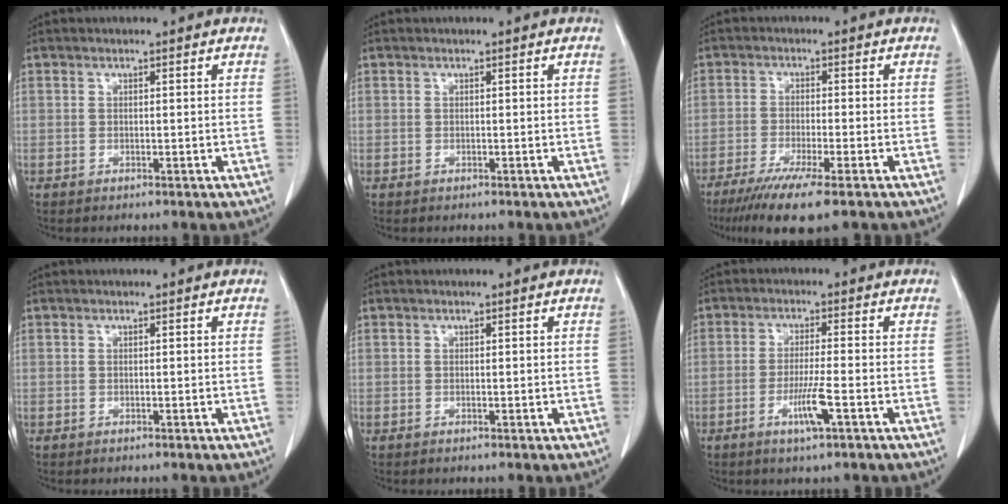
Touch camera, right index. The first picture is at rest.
{"total": 0.0}
{"total": 8.9, "force": [-6.1, 0.2, 6.5], "torque": [-0.108, -0.022, -0.094]}
{"total": 0.0}
{"total": 0.0}
{"total": 5.2, "force": [-2.2, -0.2, 4.7], "torque": [-0.090, -0.010, -0.042]}